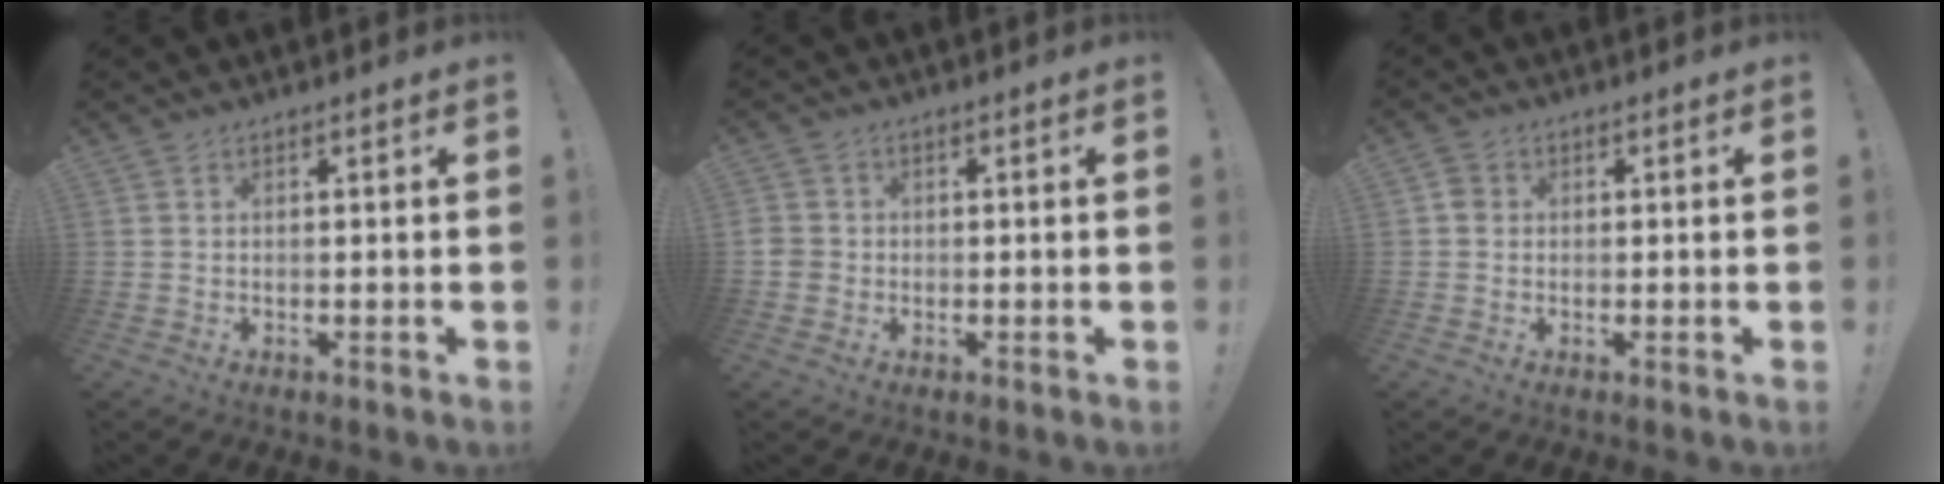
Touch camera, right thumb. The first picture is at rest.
{"total": 3.4, "force": [-1.0, 3.1, 1.2], "torque": [-0.021, 0.009, -0.018]}
{"total": 2.4, "force": [-0.1, 2.2, 0.8], "torque": [-0.006, 0.004, -0.003]}